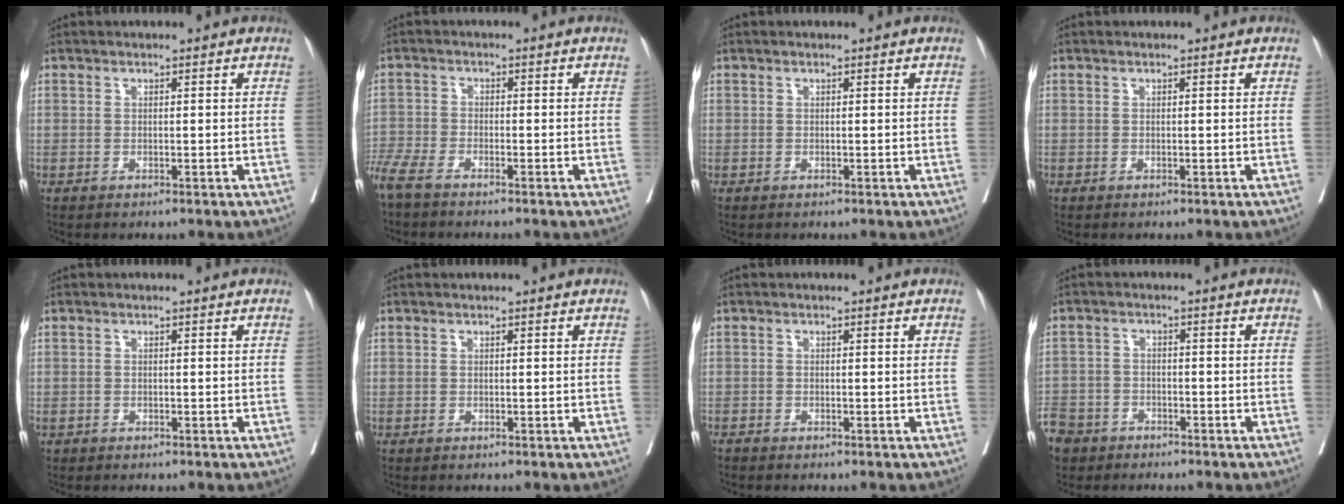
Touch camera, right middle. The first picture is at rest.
{"total": 5.4, "force": [-4.7, 0.5, 2.7], "torque": [-0.056, -0.007, -0.092]}
{"total": 0.0}
{"total": 0.0}
{"total": 0.8, "force": [-0.5, 0.6, 0.2], "torque": [-0.007, 0.003, -0.008]}
{"total": 0.0}
{"total": 0.6, "force": [-0.6, -0.1, 0.1], "torque": [0.000, 0.000, -0.016]}
{"total": 8.9, "force": [-6.1, 6.1, 1.8], "torque": [-0.069, -0.004, -0.114]}